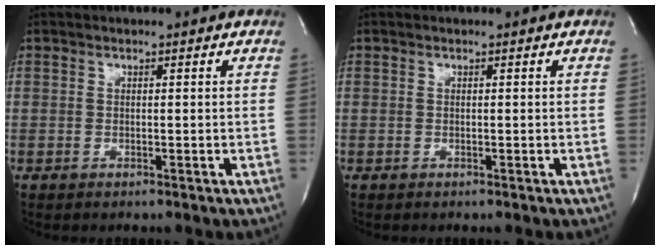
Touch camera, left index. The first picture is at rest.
{"total": 0.0}